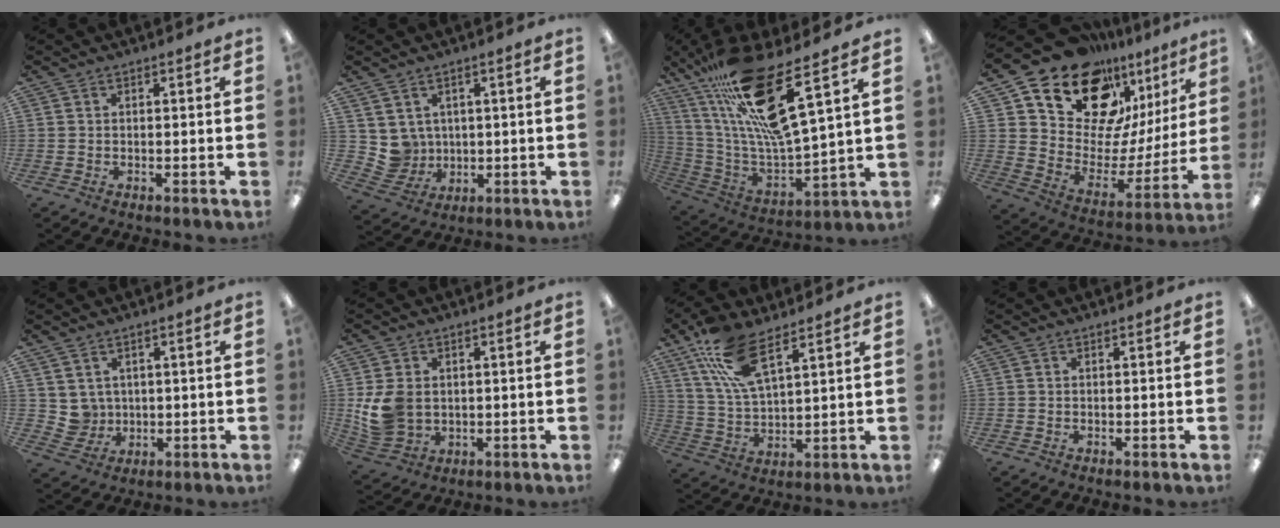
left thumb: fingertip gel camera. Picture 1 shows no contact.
{"total": 5.8, "force": [2.6, 5.2, 0.2], "torque": [-0.029, -0.016, 0.055]}
{"total": 23.8, "force": [14.8, 5.4, 17.9], "torque": [-0.336, -0.085, 0.244]}
{"total": 21.4, "force": [16.2, 11.4, 8.1], "torque": [-0.131, -0.123, 0.295]}
{"total": 4.4, "force": [2.4, 3.7, 0.0], "torque": [-0.020, -0.006, 0.049]}
{"total": 9.0, "force": [0.6, 7.2, 5.4], "torque": [-0.117, 0.007, 0.013]}
{"total": 13.5, "force": [8.4, 4.9, 9.4], "torque": [-0.203, -0.020, 0.155]}
{"total": 0.0}